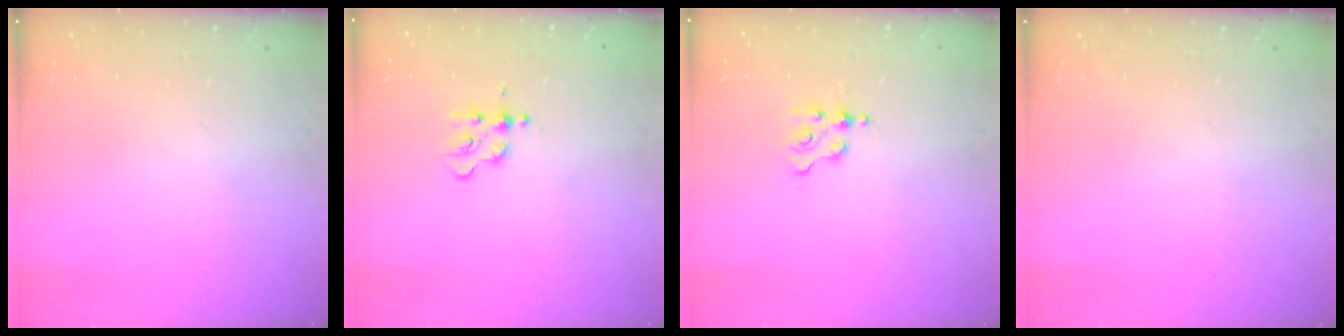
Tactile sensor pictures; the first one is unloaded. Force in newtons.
{"total": 2.8, "press": 2.8, "slide": 0.3}
{"total": 2.5, "press": 2.5, "slide": 0.3}
{"total": 0.0}